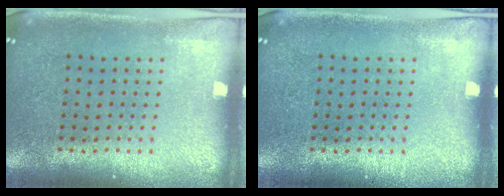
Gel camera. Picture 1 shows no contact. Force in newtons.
{"total": 0.0}